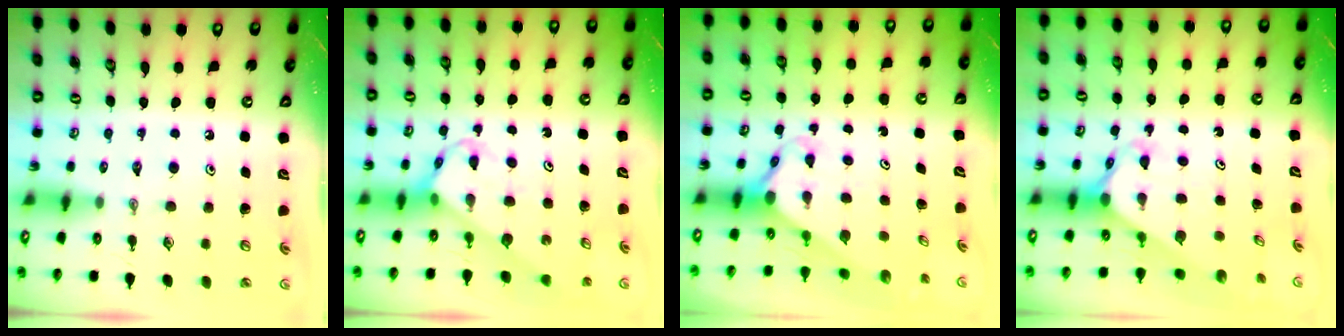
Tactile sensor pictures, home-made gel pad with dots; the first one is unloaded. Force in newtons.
{"total": 3.6, "press": 3.6, "slide": 0.1}
{"total": 3.0, "press": 3.0, "slide": 0.2}
{"total": 2.5, "press": 2.5, "slide": 0.1}